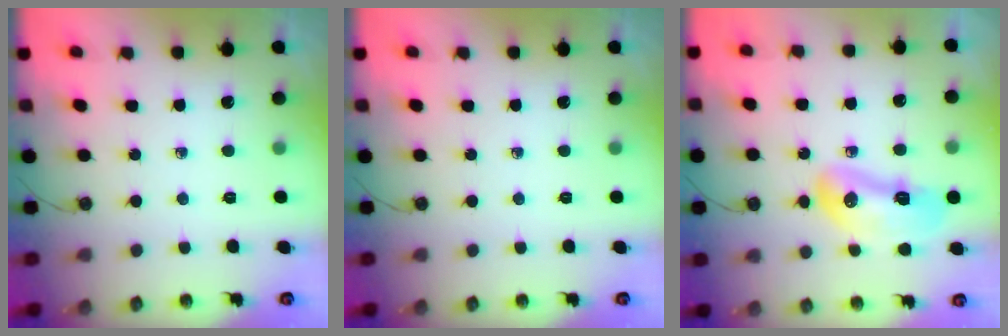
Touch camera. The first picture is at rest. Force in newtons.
{"total": 0.0}
{"total": 11.8, "press": 11.7, "slide": 1.2}